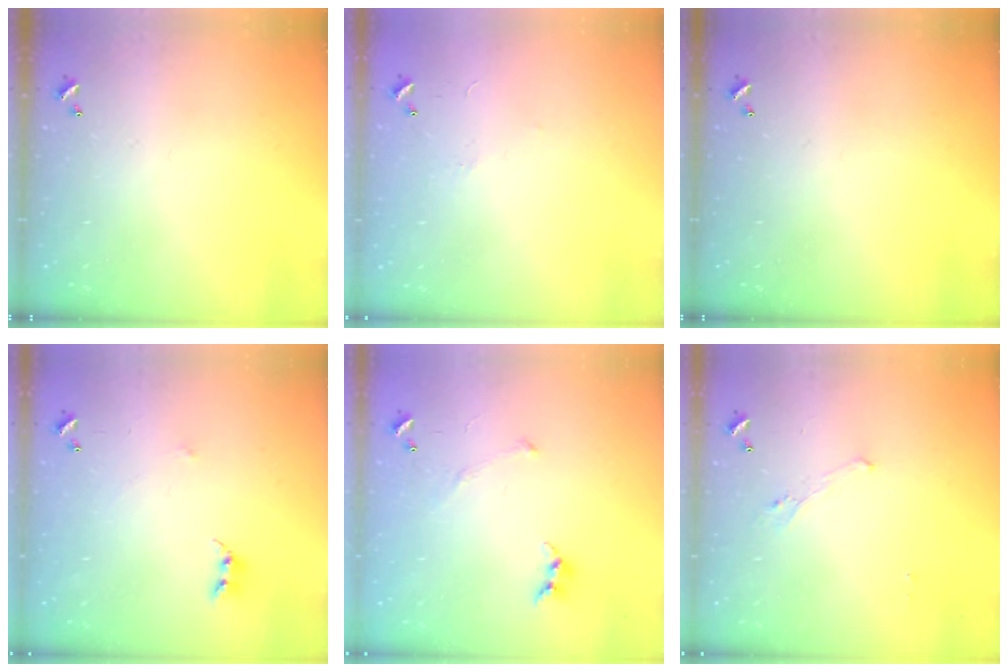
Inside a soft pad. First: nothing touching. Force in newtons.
{"total": 7.1, "press": 7.0, "slide": 0.7}
{"total": 0.0}
{"total": 4.4, "press": 4.4, "slide": 0.3}
{"total": 5.2, "press": 5.1, "slide": 0.6}
{"total": 0.8, "press": 0.4, "slide": 0.7}